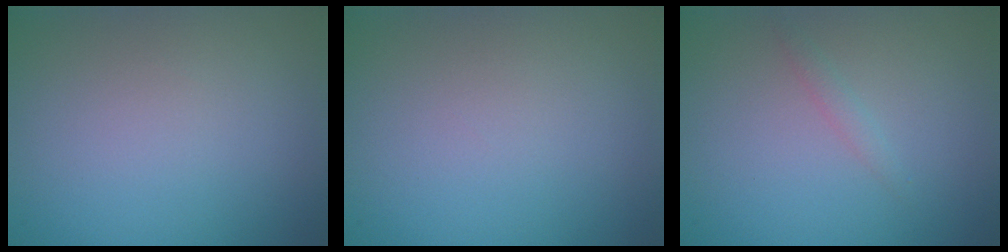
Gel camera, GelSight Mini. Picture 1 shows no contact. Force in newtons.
{"total": 0.0}
{"total": 0.8, "press": 0.8, "slide": 0.0}